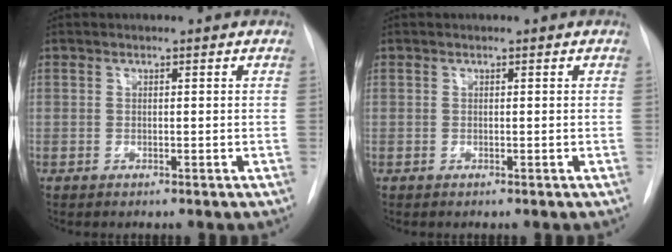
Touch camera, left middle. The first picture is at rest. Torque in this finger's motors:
{"motor_torque": [0.00, 0.00, -0.03, 0.00]}